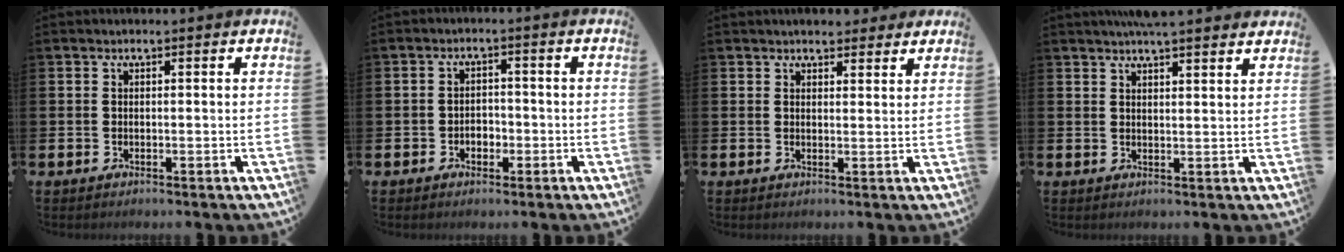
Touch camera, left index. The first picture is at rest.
{"total": 2.0, "force": [-0.9, 1.6, 0.8], "torque": [-0.018, 0.002, -0.020]}
{"total": 3.1, "force": [3.0, 0.7, -0.1], "torque": [0.006, -0.014, 0.055]}
{"total": 4.5, "force": [4.4, 0.1, 1.3], "torque": [-0.023, -0.017, 0.077]}